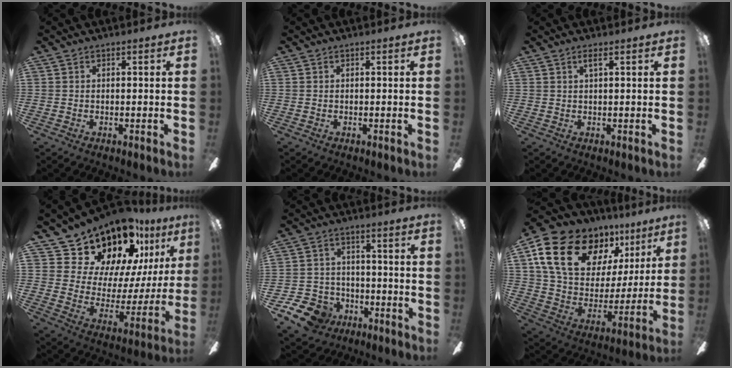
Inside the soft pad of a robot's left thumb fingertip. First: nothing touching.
{"total": 0.0}
{"total": 2.1, "force": [1.0, 0.2, 1.8], "torque": [-0.033, -0.002, 0.015]}
{"total": 18.6, "force": [15.8, 8.3, 5.2], "torque": [-0.109, -0.122, 0.293]}
{"total": 10.8, "force": [-7.0, 7.2, 3.9], "torque": [-0.100, 0.047, -0.130]}
{"total": 21.6, "force": [12.2, 13.2, 11.9], "torque": [-0.206, -0.059, 0.231]}